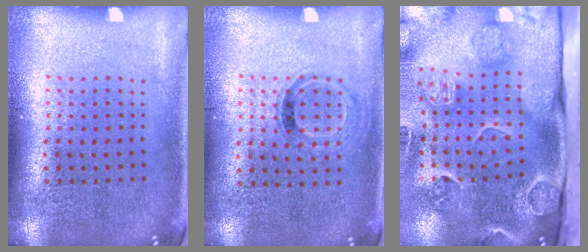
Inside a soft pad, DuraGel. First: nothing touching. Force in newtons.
{"total": 0.8, "press": 0.7, "slide": 0.4}
{"total": 4.2, "press": 3.4, "slide": 2.6}